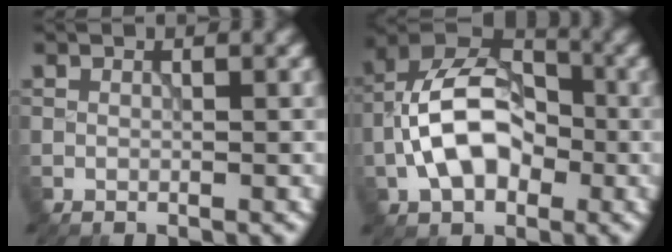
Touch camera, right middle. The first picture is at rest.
{"total": 8.8, "force": [-1.9, 5.5, 6.6], "torque": [-0.124, 0.019, -0.040]}